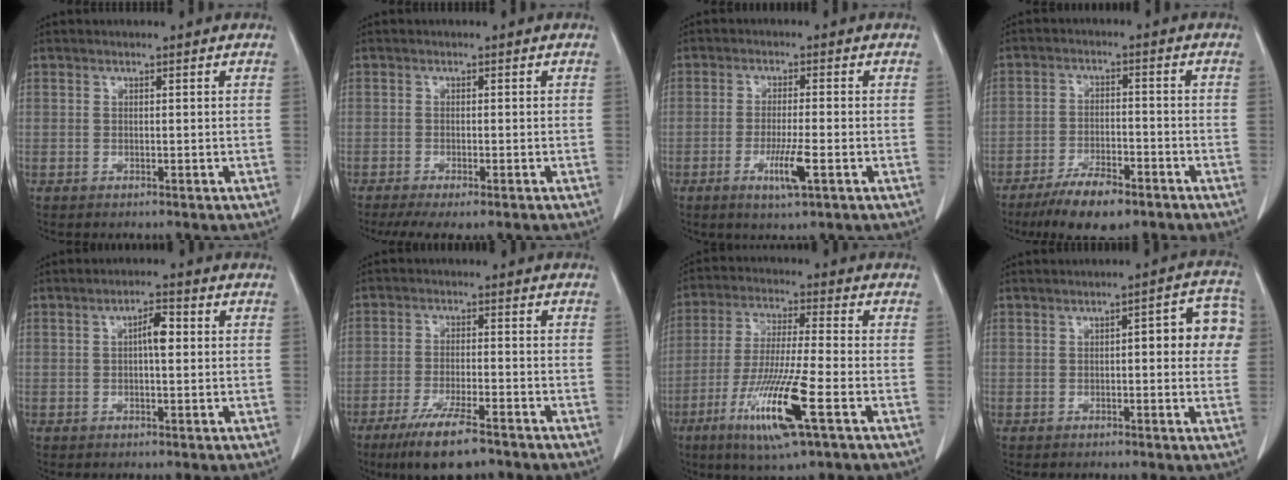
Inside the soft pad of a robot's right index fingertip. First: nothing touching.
{"total": 6.5, "force": [-5.0, 1.3, 3.9], "torque": [-0.054, -0.014, -0.075]}
{"total": 5.4, "force": [-2.1, 0.1, 4.9], "torque": [-0.093, -0.011, -0.037]}
{"total": 8.6, "force": [-6.1, 2.6, 5.5], "torque": [-0.093, -0.010, -0.102]}
{"total": 3.5, "force": [0.4, 0.9, 3.3], "torque": [-0.056, 0.009, 0.005]}
{"total": 9.4, "force": [-6.8, 1.5, 6.4], "torque": [-0.112, -0.021, -0.111]}
{"total": 13.6, "force": [-5.7, 0.3, 12.4], "torque": [-0.249, -0.029, -0.104]}
{"total": 7.9, "force": [0.9, 2.3, 7.5], "torque": [-0.080, 0.025, 0.003]}